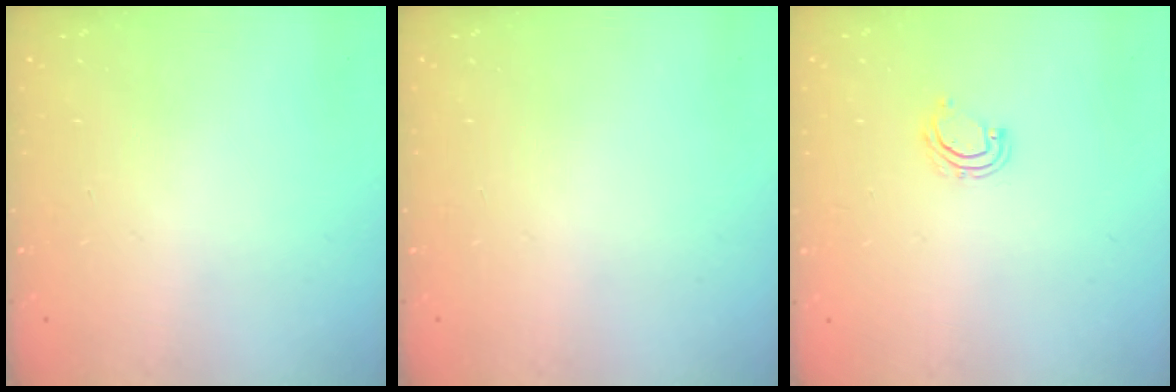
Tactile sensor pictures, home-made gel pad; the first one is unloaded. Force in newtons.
{"total": 0.0}
{"total": 3.5, "press": 3.5, "slide": 0.3}